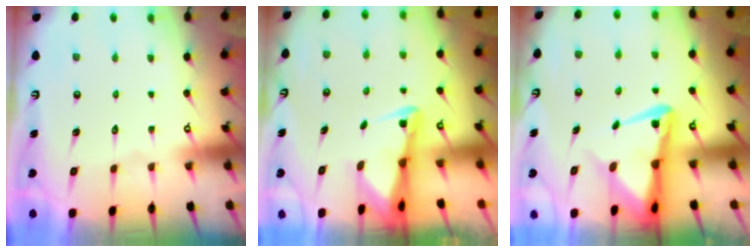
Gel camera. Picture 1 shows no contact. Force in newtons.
{"total": 2.6, "press": 2.5, "slide": 0.6}
{"total": 8.0, "press": 7.9, "slide": 1.4}